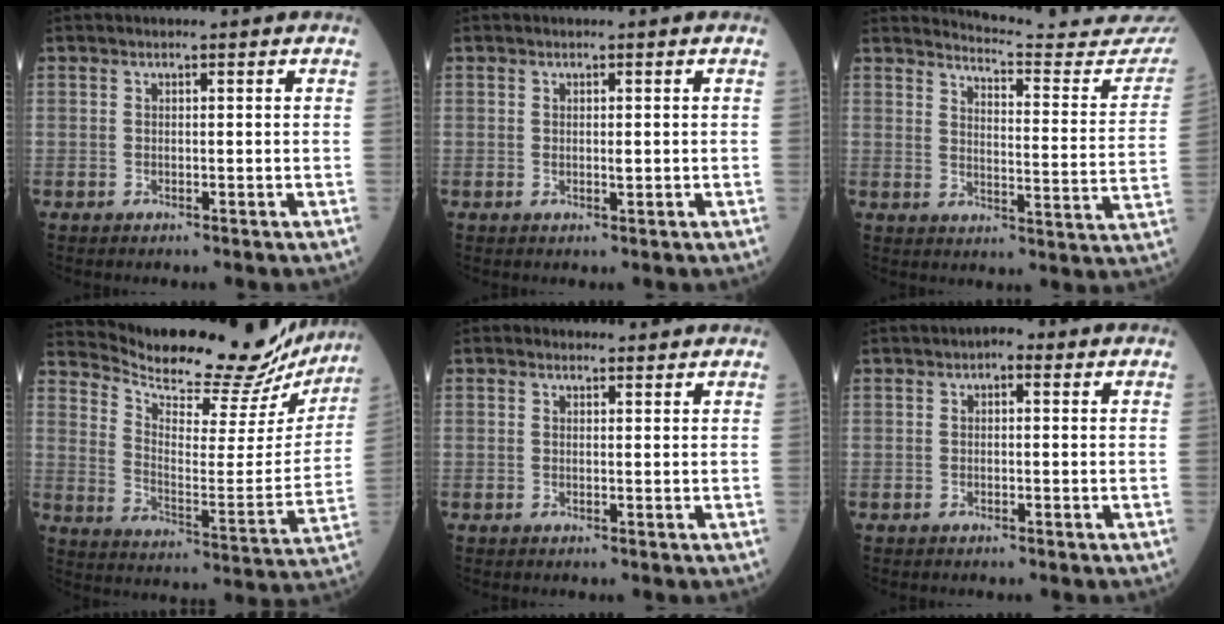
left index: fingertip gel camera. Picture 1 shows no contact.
{"total": 0.6, "force": [0.0, 0.2, 0.5], "torque": [-0.009, -0.005, -0.003]}
{"total": 18.3, "force": [18.1, 0.9, 2.6], "torque": [-0.021, -0.117, 0.194]}
{"total": 24.4, "force": [23.1, 4.2, 6.4], "torque": [-0.106, -0.075, 0.303]}
{"total": 1.4, "force": [1.2, 0.7, 0.1], "torque": [-0.005, 0.002, 0.013]}
{"total": 1.5, "force": [0.4, 0.9, 1.2], "torque": [-0.009, 0.005, -0.003]}